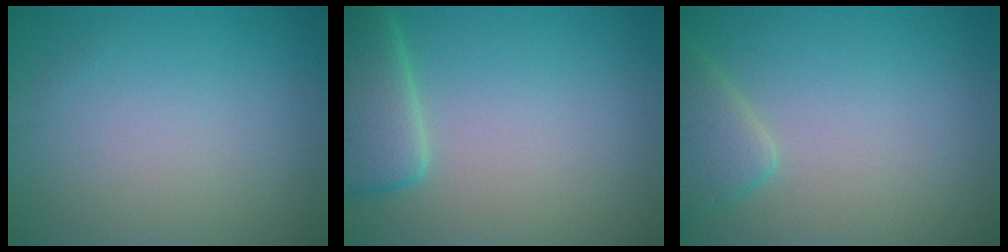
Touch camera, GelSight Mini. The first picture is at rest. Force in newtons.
{"total": 4.8, "press": 4.8, "slide": 0.5}
{"total": 2.9, "press": 2.9, "slide": 0.2}